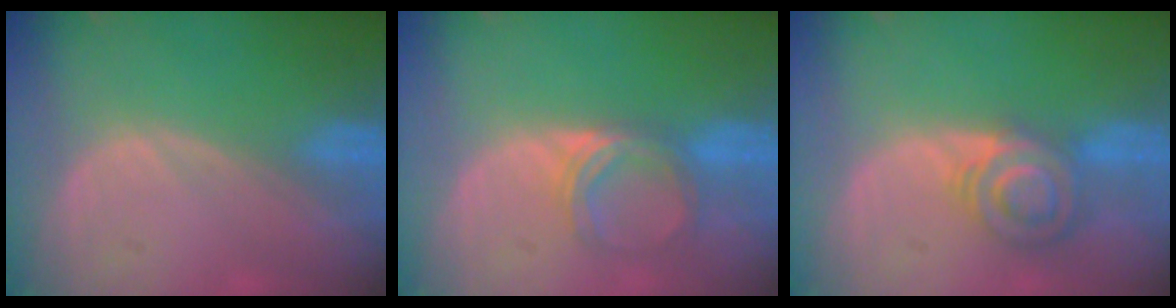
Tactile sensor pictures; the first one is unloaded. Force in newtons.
{"total": 5.1, "press": 4.5, "slide": 2.3}
{"total": 6.3, "press": 6.1, "slide": 1.4}